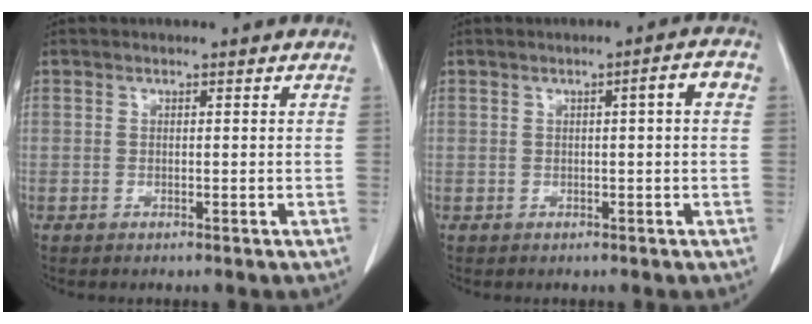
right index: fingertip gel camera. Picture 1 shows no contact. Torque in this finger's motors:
{"motor_torque": [0.04, 0.04, 0.02, 0.01]}